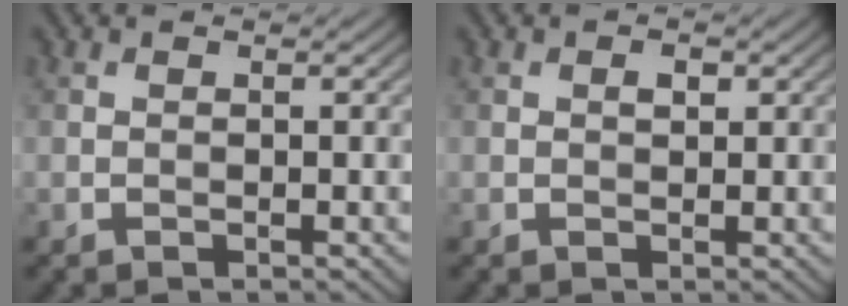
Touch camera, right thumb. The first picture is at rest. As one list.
[{"total": 1.0, "force": [0.3, 0.6, 0.8], "torque": [-0.012, 0.000, 0.005]}]